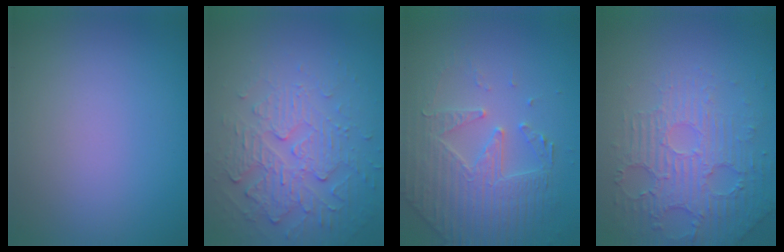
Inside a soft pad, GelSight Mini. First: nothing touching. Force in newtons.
{"total": 4.3, "press": 3.5, "slide": 2.6}
{"total": 4.4, "press": 4.2, "slide": 1.4}
{"total": 6.1, "press": 3.8, "slide": 4.8}